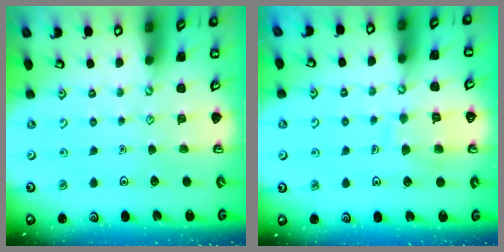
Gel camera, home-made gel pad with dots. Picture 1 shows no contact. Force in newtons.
{"total": 8.0, "press": 8.0, "slide": 0.8}